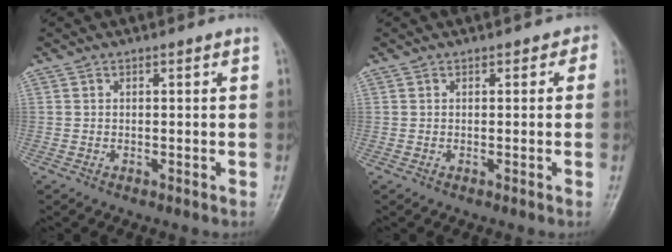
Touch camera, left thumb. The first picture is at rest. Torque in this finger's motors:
{"motor_torque": [0.44, 0.52, -0.06, -0.36, 0.08]}